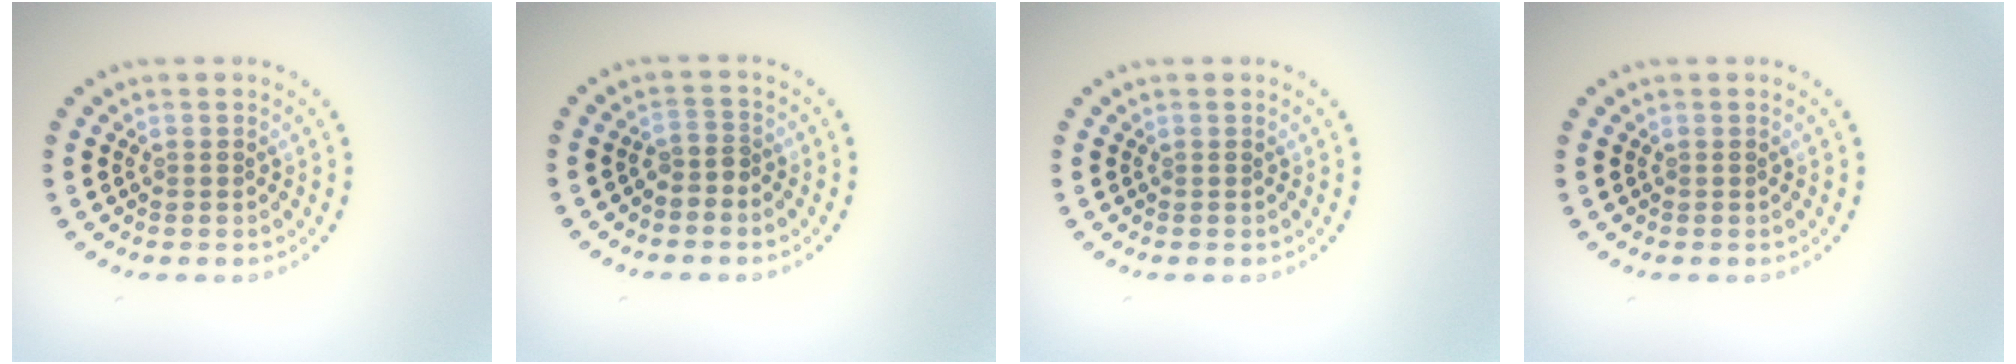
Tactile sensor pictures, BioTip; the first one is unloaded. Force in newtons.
{"total": 1.6, "press": 1.2, "slide": 1.1}
{"total": 0.0}
{"total": 0.0}